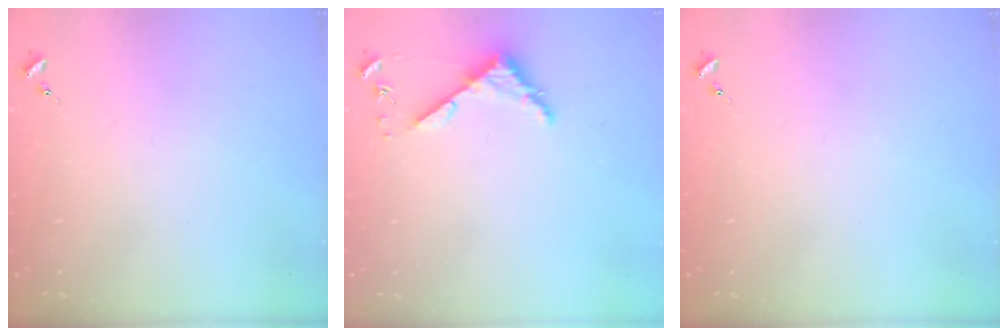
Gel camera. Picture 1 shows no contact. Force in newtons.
{"total": 4.3, "press": 4.3, "slide": 0.4}
{"total": 0.0}